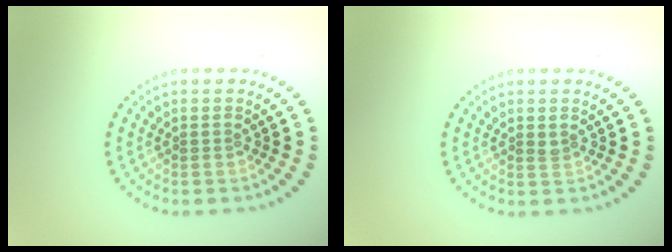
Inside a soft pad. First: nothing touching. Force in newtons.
{"total": 0.6, "press": 0.5, "slide": 0.3}